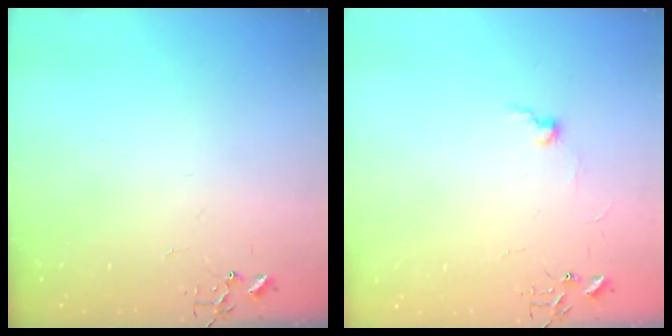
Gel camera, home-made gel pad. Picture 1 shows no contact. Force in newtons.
{"total": 5.9, "press": 5.8, "slide": 0.7}